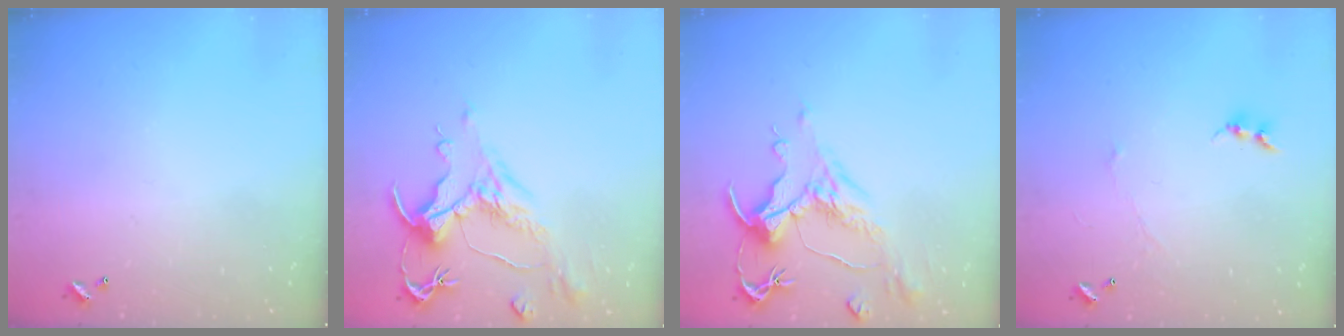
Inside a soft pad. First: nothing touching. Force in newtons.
{"total": 1.5, "press": 0.5, "slide": 1.4}
{"total": 1.5, "press": 0.5, "slide": 1.4}
{"total": 0.0}